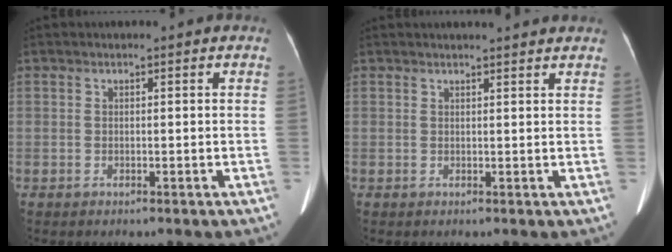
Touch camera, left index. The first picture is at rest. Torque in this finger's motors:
{"motor_torque": [0.16, -0.30, 0.03, 0.00]}